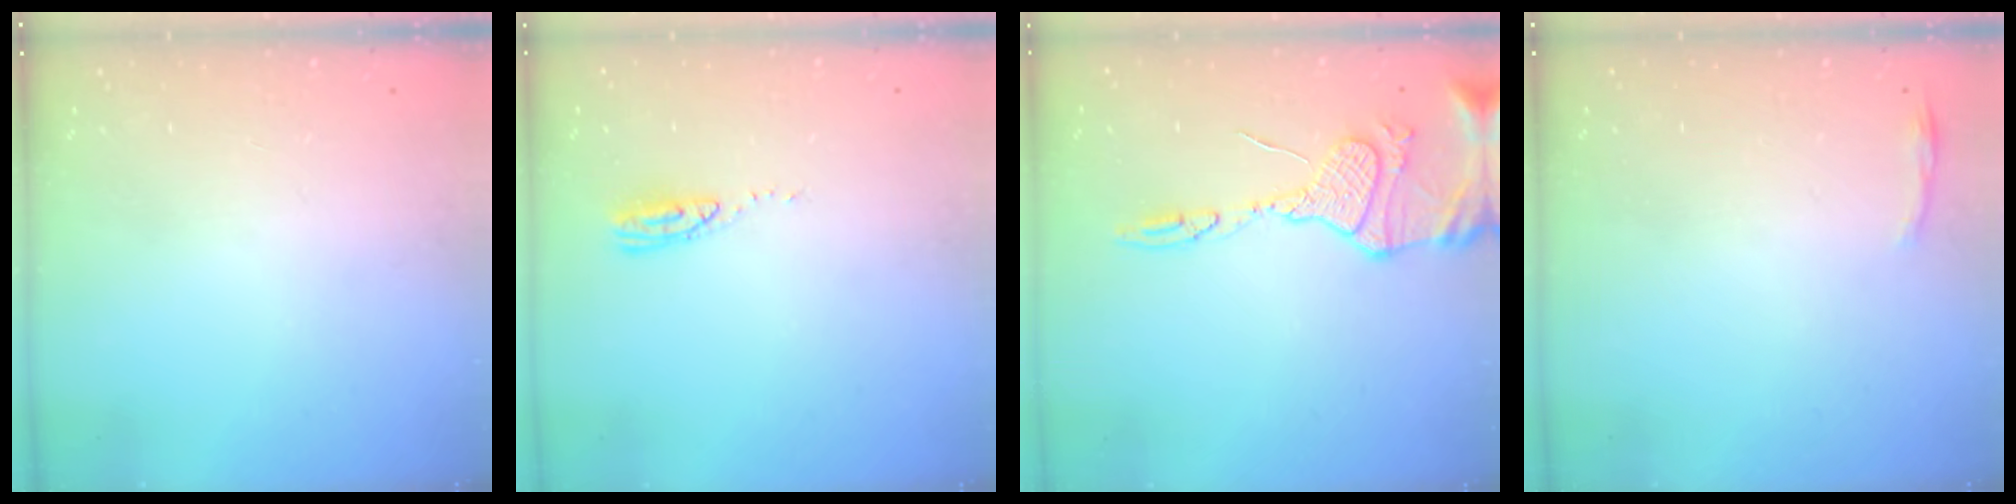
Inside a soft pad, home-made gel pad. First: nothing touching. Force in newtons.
{"total": 6.5, "press": 6.5, "slide": 0.5}
{"total": 13.9, "press": 13.8, "slide": 1.3}
{"total": 3.6, "press": 3.5, "slide": 0.7}